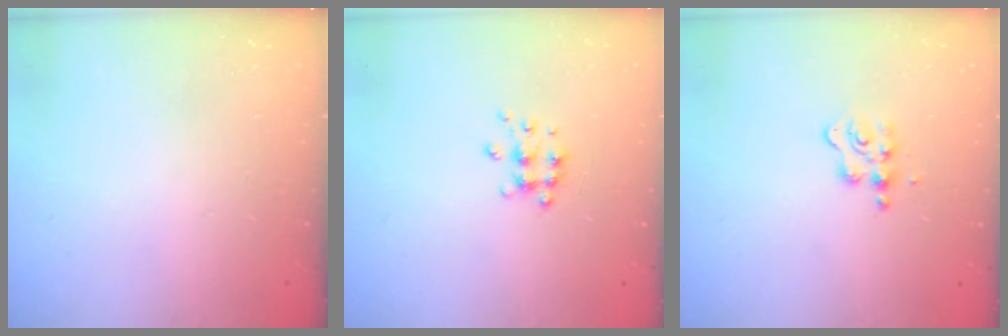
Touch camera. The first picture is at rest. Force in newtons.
{"total": 6.5, "press": 6.5, "slide": 0.6}
{"total": 6.1, "press": 6.0, "slide": 0.6}